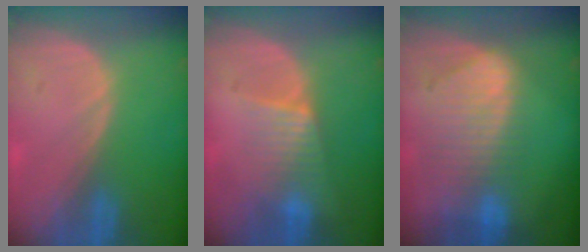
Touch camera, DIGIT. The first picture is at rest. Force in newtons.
{"total": 4.7, "press": 4.6, "slide": 0.7}
{"total": 9.3, "press": 8.2, "slide": 4.4}